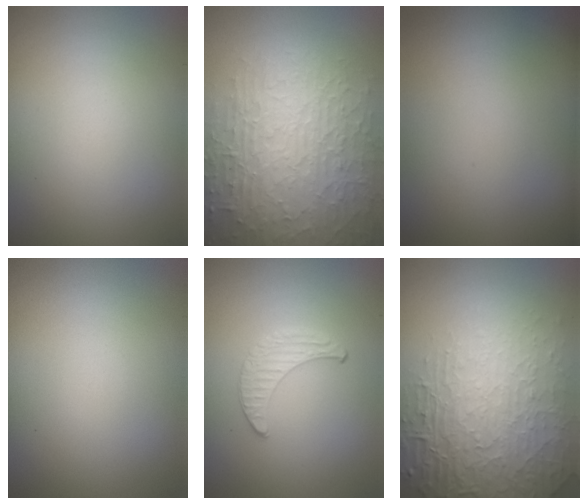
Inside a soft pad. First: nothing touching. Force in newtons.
{"total": 8.6, "press": 6.1, "slide": 6.1}
{"total": 0.0}
{"total": 0.0}
{"total": 1.0, "press": 1.0, "slide": 0.3}
{"total": 8.1, "press": 5.6, "slide": 5.8}